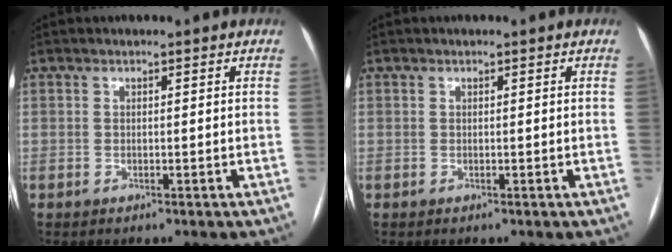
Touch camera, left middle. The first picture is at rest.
{"total": 0.0}